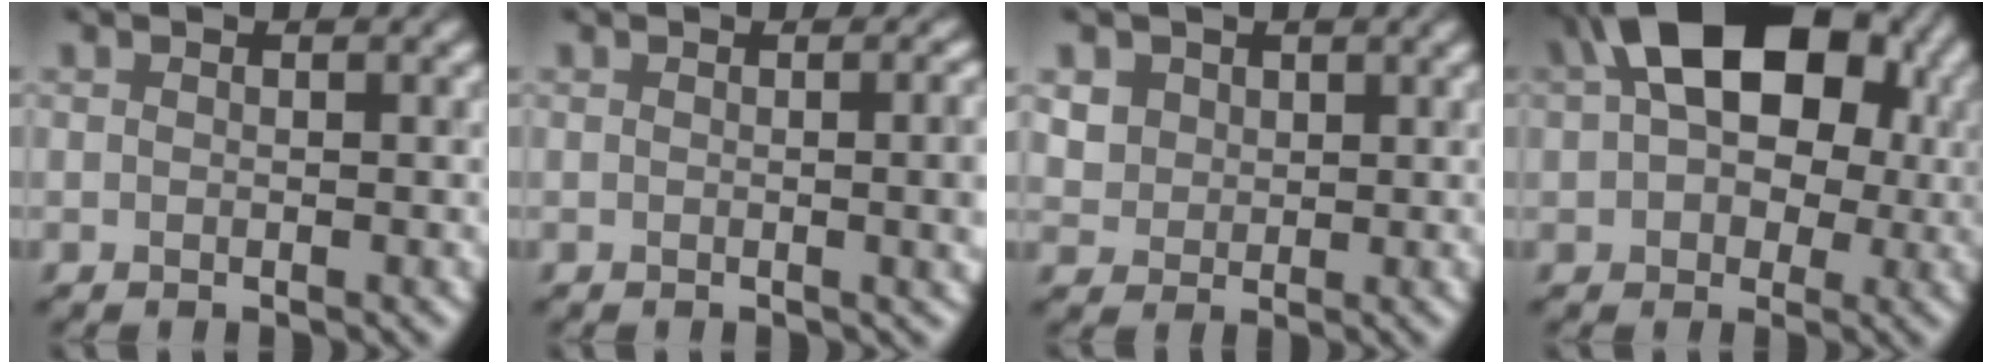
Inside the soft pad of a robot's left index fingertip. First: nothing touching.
{"total": 4.0, "force": [-0.1, 1.6, 3.6], "torque": [-0.024, 0.009, -0.007]}
{"total": 2.5, "force": [1.2, 2.2, 0.3], "torque": [-0.013, 0.007, 0.031]}
{"total": 13.0, "force": [3.5, 8.4, 9.3], "torque": [-0.112, 0.026, 0.048]}